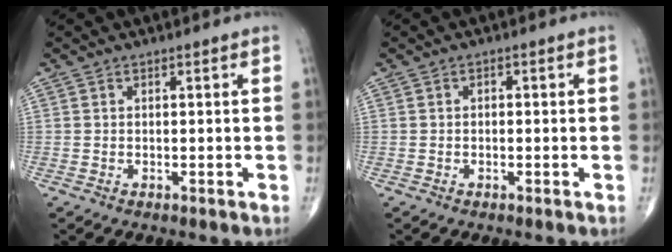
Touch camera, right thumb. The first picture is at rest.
{"total": 0.7, "force": [0.0, 0.5, 0.5], "torque": [0.001, 0.004, -0.004]}